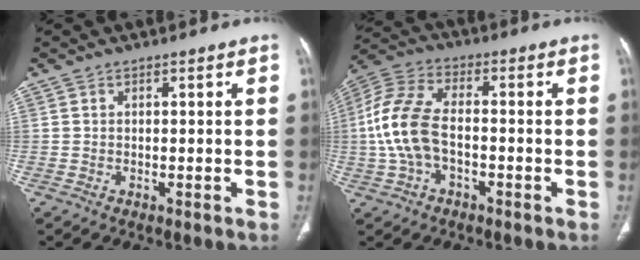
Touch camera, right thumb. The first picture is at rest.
{"total": 12.3, "force": [-1.7, 7.3, 9.8], "torque": [-0.217, 0.034, -0.036]}